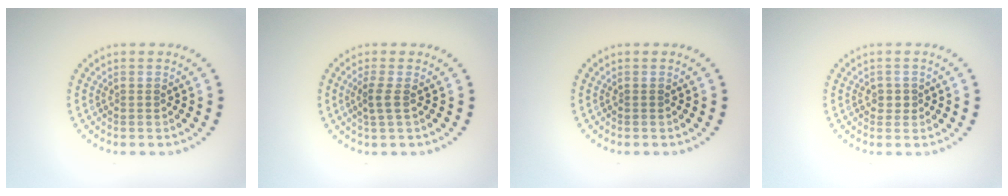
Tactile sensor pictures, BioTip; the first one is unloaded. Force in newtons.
{"total": 1.5, "press": 1.3, "slide": 0.9}
{"total": 0.0}
{"total": 1.1, "press": 1.0, "slide": 0.5}